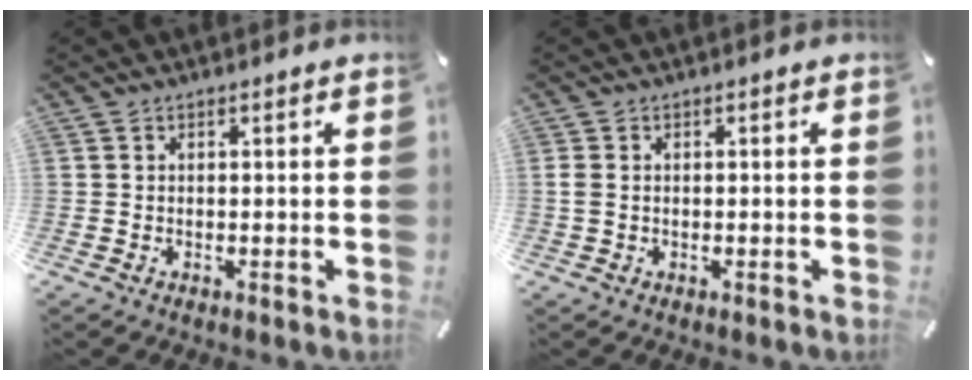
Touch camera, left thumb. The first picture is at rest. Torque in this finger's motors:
{"motor_torque": [0.15, 0.39, 0.21, 0.34, 0.00]}